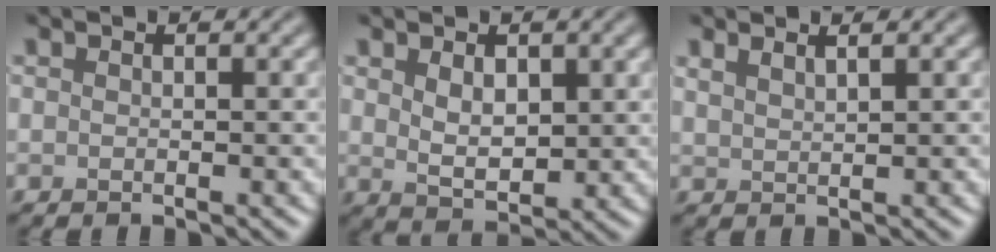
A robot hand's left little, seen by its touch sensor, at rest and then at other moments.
{"total": 3.4, "force": [1.0, 2.0, 2.6], "torque": [-0.049, -0.006, 0.023]}
{"total": 1.6, "force": [1.2, 0.4, 0.9], "torque": [-0.011, 0.001, 0.019]}